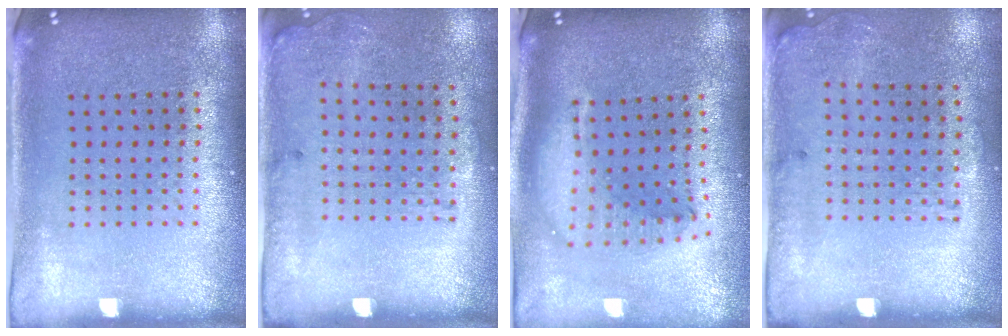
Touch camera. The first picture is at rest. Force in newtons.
{"total": 1.8, "press": 1.2, "slide": 1.3}
{"total": 2.3, "press": 1.7, "slide": 1.5}
{"total": 1.8, "press": 1.2, "slide": 1.3}